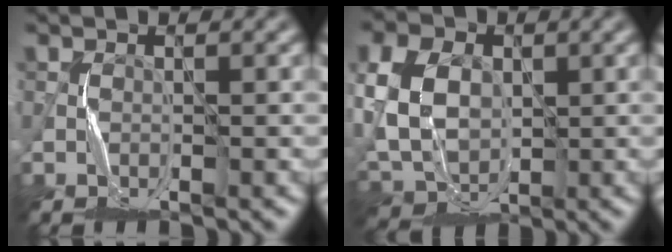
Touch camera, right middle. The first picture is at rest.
{"total": 10.2, "force": [1.3, 7.6, 6.7], "torque": [-0.154, 0.023, 0.009]}